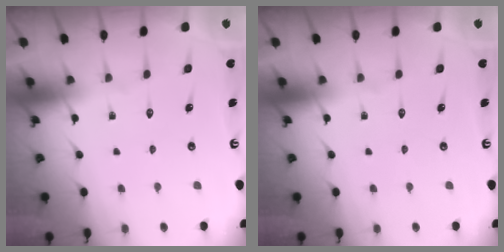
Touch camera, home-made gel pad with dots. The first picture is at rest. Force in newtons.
{"total": 0.0}